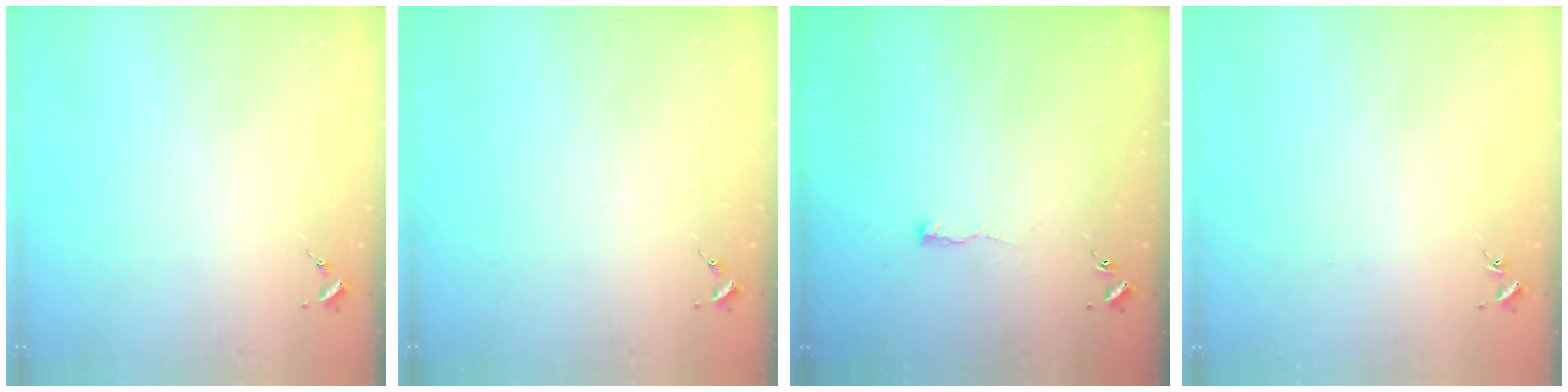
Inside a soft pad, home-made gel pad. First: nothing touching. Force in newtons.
{"total": 0.0}
{"total": 2.8, "press": 2.7, "slide": 0.6}
{"total": 0.6, "press": 0.6, "slide": 0.1}